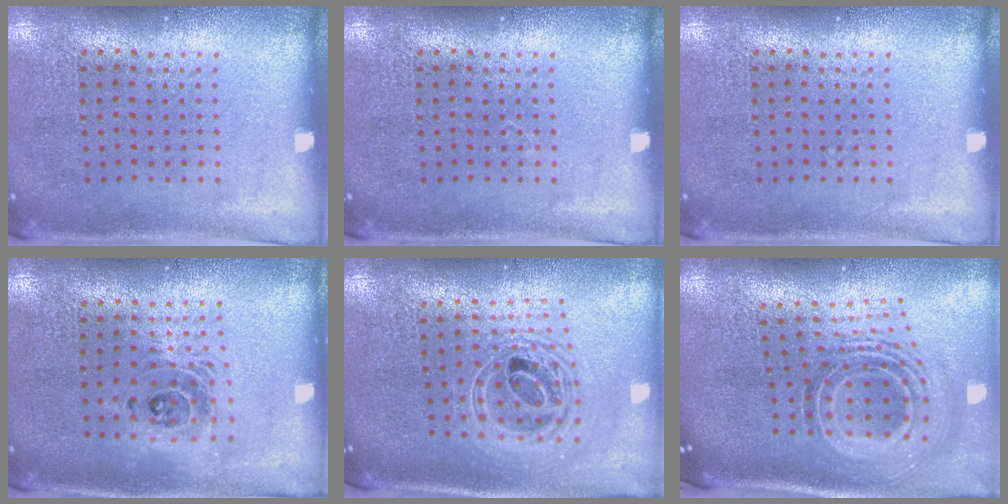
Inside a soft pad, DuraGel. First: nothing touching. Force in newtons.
{"total": 0.0}
{"total": 0.0}
{"total": 1.5, "press": 1.2, "slide": 0.9}
{"total": 2.3, "press": 1.8, "slide": 1.5}
{"total": 2.1, "press": 1.5, "slide": 1.5}